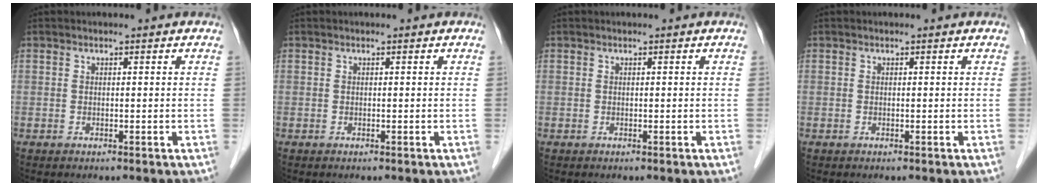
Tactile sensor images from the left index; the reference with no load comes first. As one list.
[{"total": 0.0}, {"total": 0.0}, {"total": 0.0}]